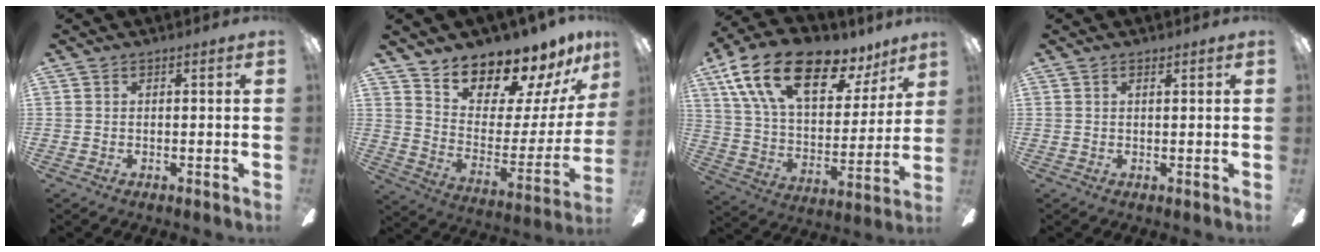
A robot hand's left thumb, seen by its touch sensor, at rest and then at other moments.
{"total": 13.7, "force": [12.9, 3.6, 3.0], "torque": [-0.055, -0.128, 0.221]}
{"total": 22.9, "force": [13.9, 10.7, 14.7], "torque": [-0.247, -0.073, 0.240]}
{"total": 0.8, "force": [0.6, 0.3, 0.4], "torque": [-0.002, -0.003, 0.009]}